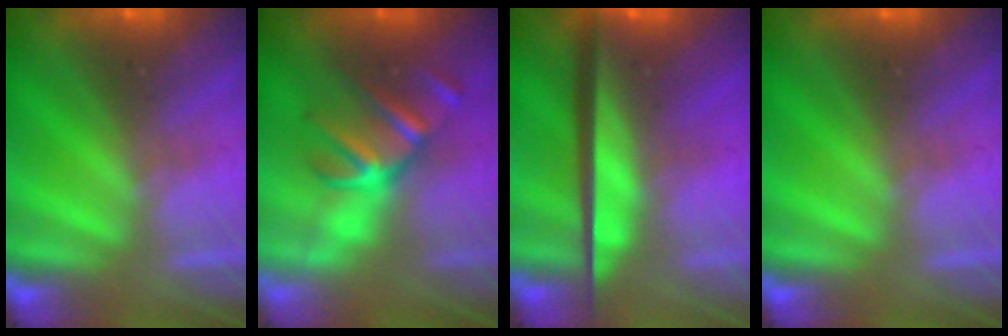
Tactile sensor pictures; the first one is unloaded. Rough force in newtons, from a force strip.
{"total": 2.9}
{"total": 9.7}
{"total": 0.0}